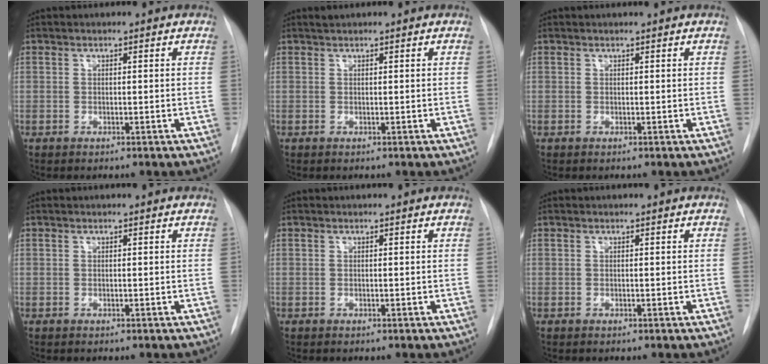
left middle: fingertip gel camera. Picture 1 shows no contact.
{"total": 0.6, "force": [0.6, 0.0, 0.2], "torque": [-0.009, 0.008, 0.014]}
{"total": 0.5, "force": [0.4, -0.1, 0.2], "torque": [-0.002, 0.001, 0.009]}
{"total": 0.0}
{"total": 0.0}
{"total": 0.0}